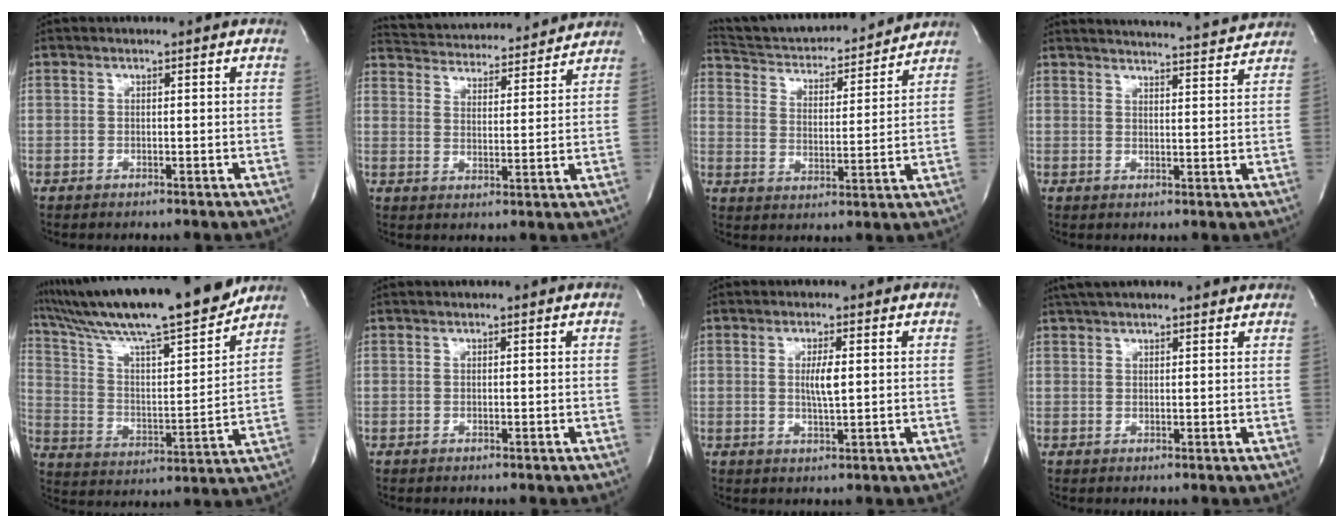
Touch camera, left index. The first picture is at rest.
{"total": 16.2, "force": [15.4, 2.8, 3.9], "torque": [-0.069, 0.017, 0.220]}
{"total": 16.8, "force": [15.9, 2.9, 4.7], "torque": [-0.071, 0.000, 0.240]}
{"total": 13.5, "force": [13.1, 0.1, 2.8], "torque": [-0.040, -0.020, 0.161]}
{"total": 22.1, "force": [18.9, 0.7, 11.3], "torque": [-0.203, -0.015, 0.308]}
{"total": 0.7, "force": [-0.7, -0.1, 0.0], "torque": [0.001, -0.002, -0.007]}
{"total": 3.4, "force": [0.3, 0.4, 3.3], "torque": [-0.065, -0.005, 0.005]}
{"total": 10.1, "force": [8.8, 2.0, 4.5], "torque": [-0.069, 0.035, 0.121]}